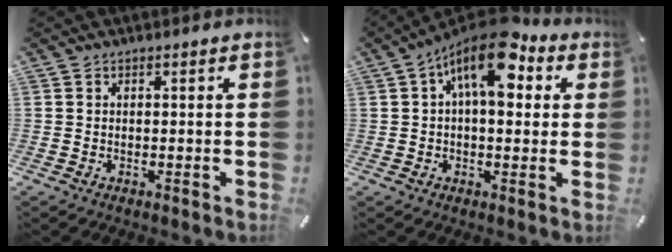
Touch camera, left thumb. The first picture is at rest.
{"total": 13.5, "force": [5.6, 6.5, 10.4], "torque": [-0.153, -0.021, 0.096]}